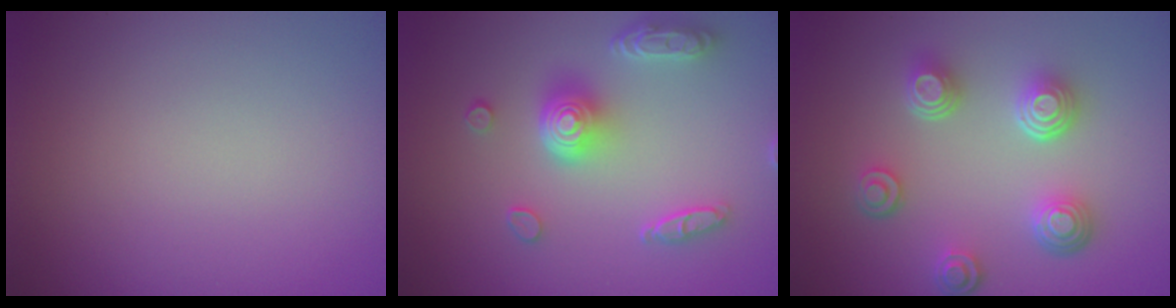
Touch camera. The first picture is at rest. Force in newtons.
{"total": 5.0, "press": 4.0, "slide": 3.1}
{"total": 4.5, "press": 3.4, "slide": 2.9}